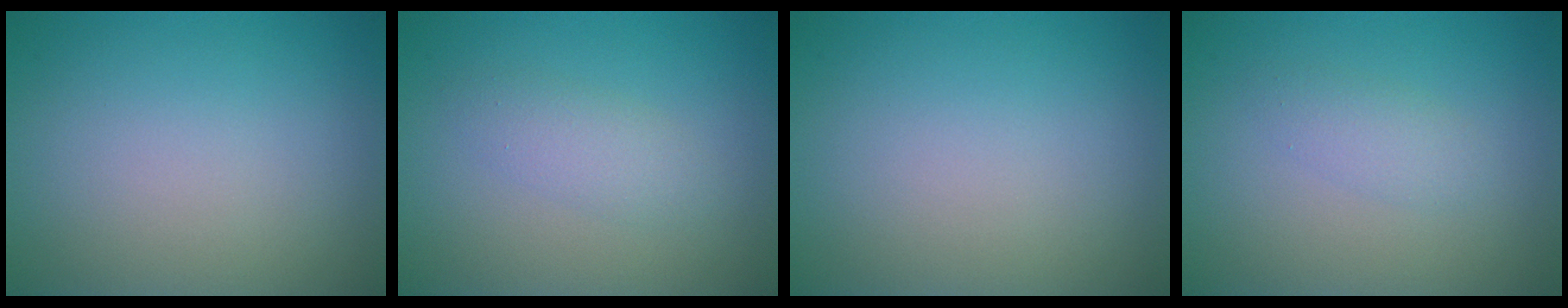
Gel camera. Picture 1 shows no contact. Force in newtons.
{"total": 2.0, "press": 2.0, "slide": 0.2}
{"total": 0.0}
{"total": 1.5, "press": 1.5, "slide": 0.1}